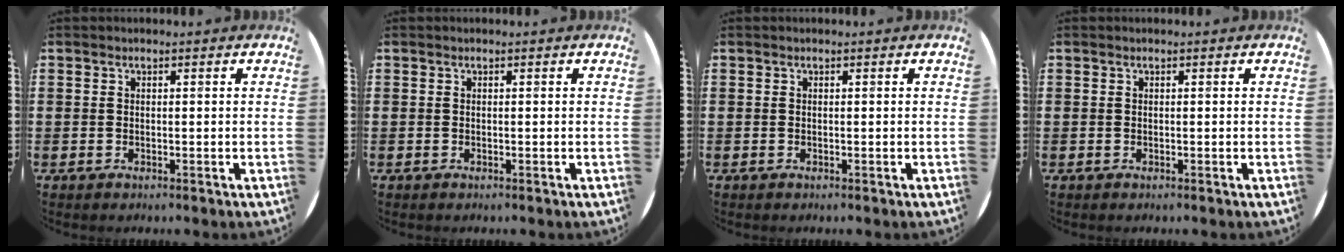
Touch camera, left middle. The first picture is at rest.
{"total": 0.0}
{"total": 0.0}
{"total": 0.0}